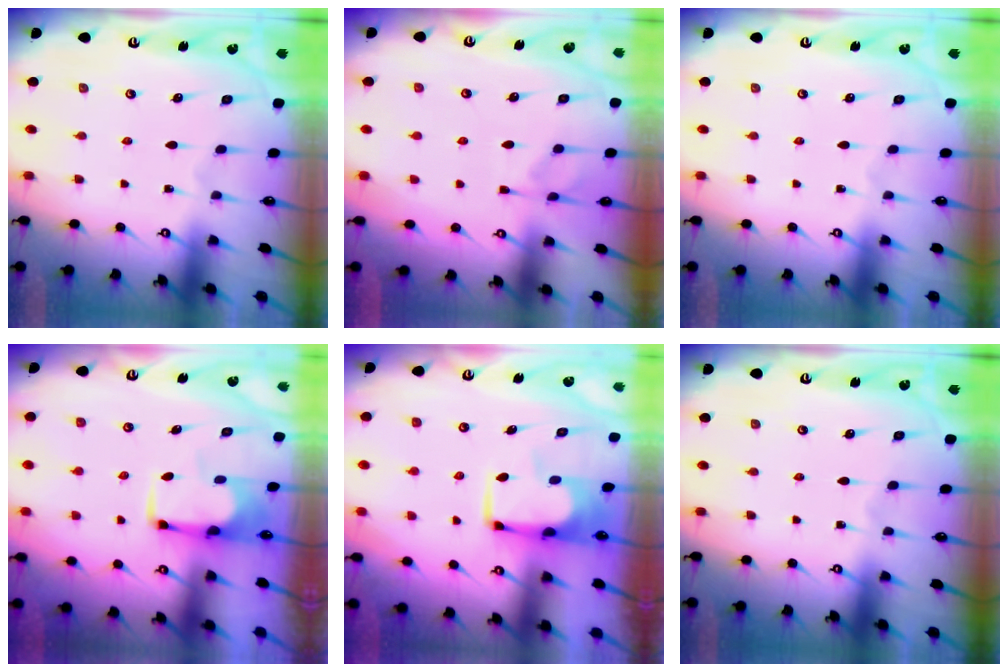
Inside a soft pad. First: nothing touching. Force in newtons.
{"total": 4.1, "press": 3.9, "slide": 1.1}
{"total": 0.0}
{"total": 1.8, "press": 1.6, "slide": 0.8}
{"total": 2.0, "press": 2.0, "slide": 0.2}
{"total": 0.0}